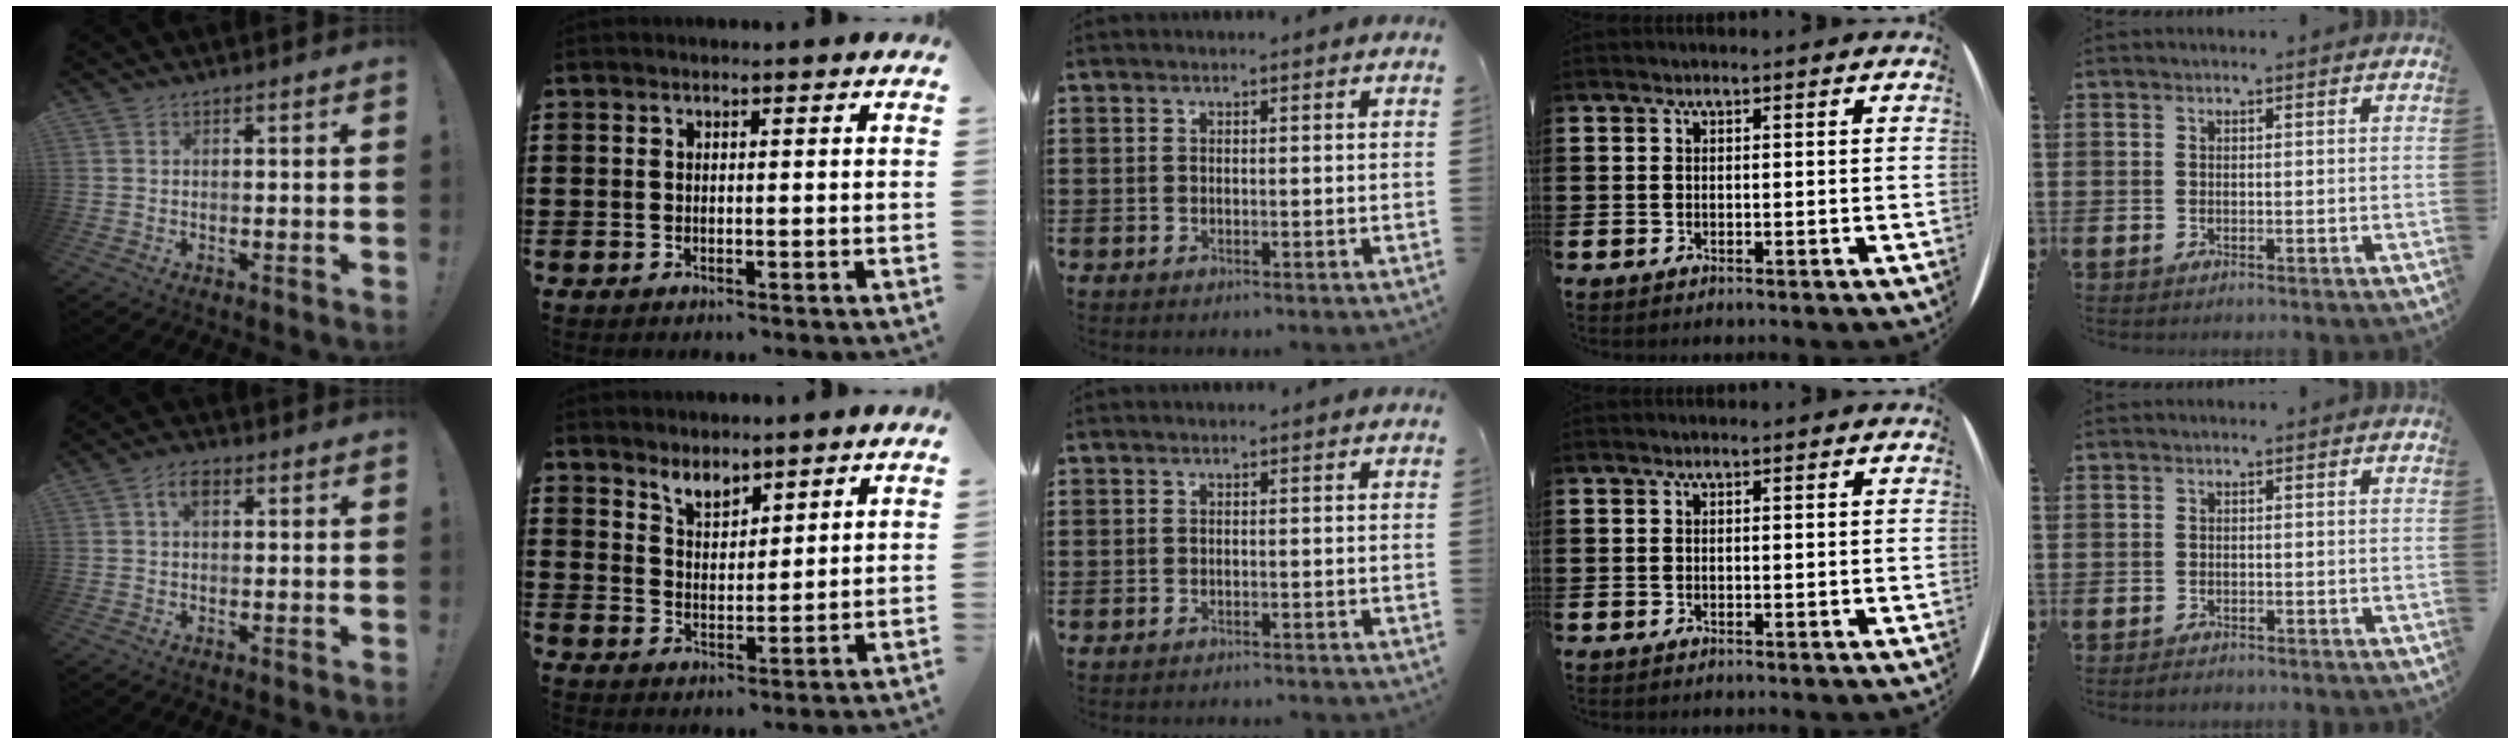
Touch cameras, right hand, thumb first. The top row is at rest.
{"thumb": {"total": 4.3, "force": [1.2, 2.5, 3.3], "torque": [-0.055, 0.007, 0.020]}, "index": {"total": 3.8, "force": [3.7, 0.8, 0.4], "torque": [-0.020, -0.007, 0.070]}, "middle": {"total": 0.9, "force": [-0.9, -0.1, 0.0], "torque": [-0.003, -0.001, -0.018]}, "little": {"total": 0.5, "force": [-0.4, 0.3, 0.0], "torque": [-0.006, 0.001, -0.010]}}